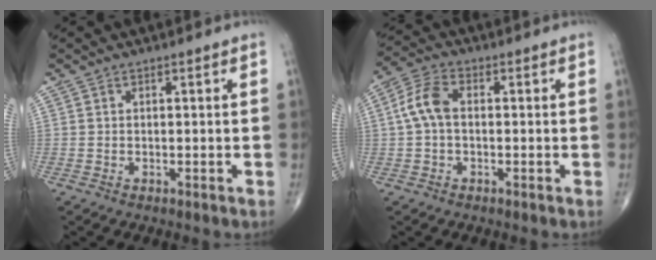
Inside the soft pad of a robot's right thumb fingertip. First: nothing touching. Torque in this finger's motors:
{"motor_torque": [0.04, 0.05, -0.01, -0.11, 0.06]}